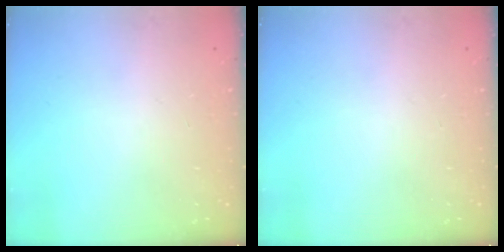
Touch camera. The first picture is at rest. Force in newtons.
{"total": 0.0}